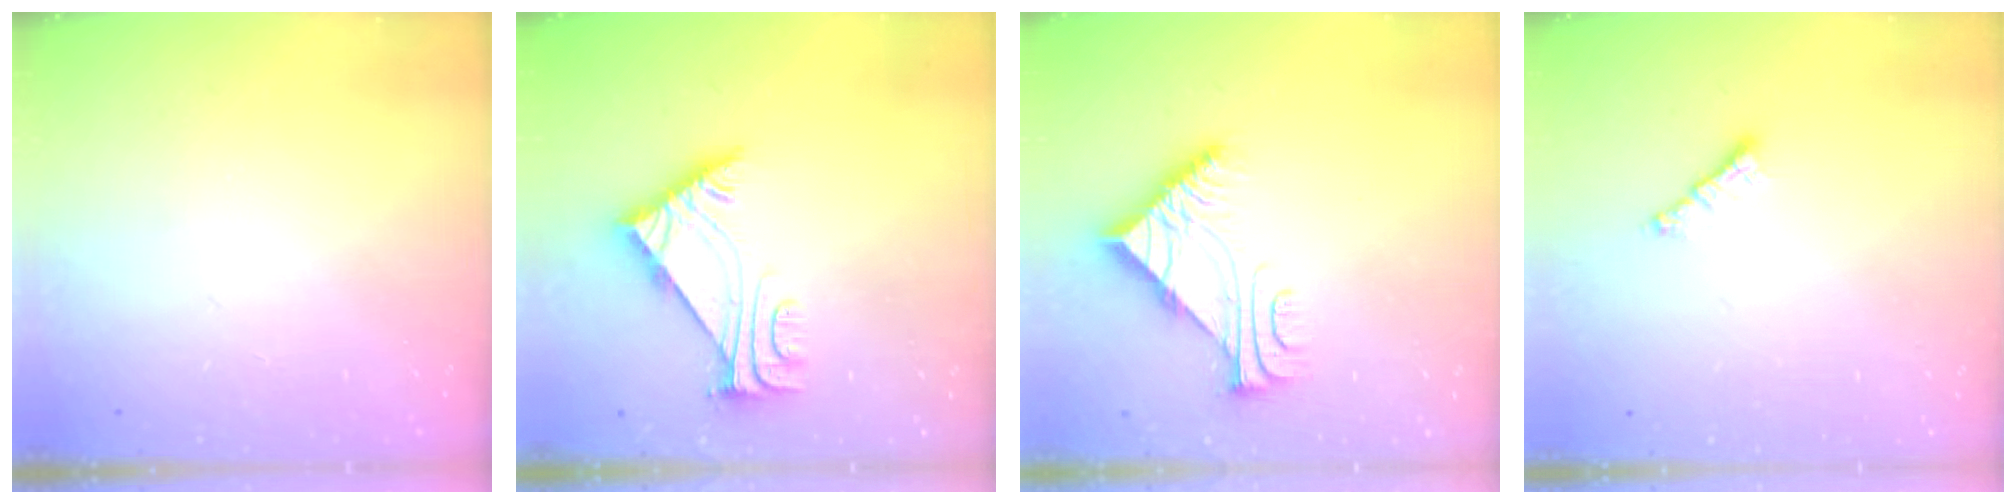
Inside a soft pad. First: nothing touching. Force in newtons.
{"total": 6.1, "press": 6.0, "slide": 1.1}
{"total": 7.3, "press": 7.3, "slide": 0.6}
{"total": 0.8, "press": 0.7, "slide": 0.4}